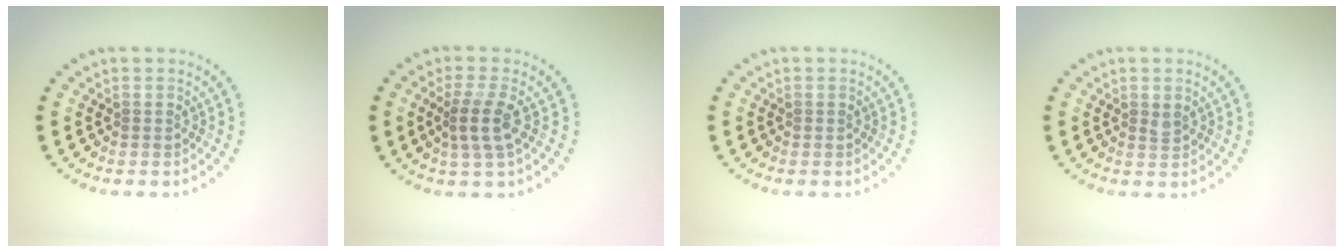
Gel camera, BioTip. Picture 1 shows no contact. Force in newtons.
{"total": 2.6, "press": 2.1, "slide": 1.6}
{"total": 0.0}
{"total": 0.6, "press": 0.5, "slide": 0.3}